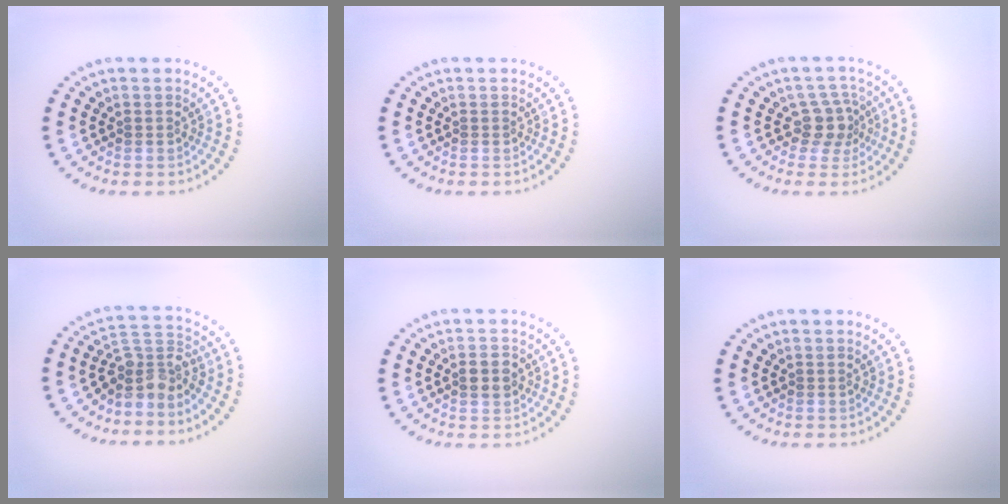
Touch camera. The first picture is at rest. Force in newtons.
{"total": 0.0}
{"total": 2.7, "press": 2.1, "slide": 1.7}
{"total": 3.7, "press": 3.0, "slide": 2.2}
{"total": 2.4, "press": 2.4, "slide": 0.1}
{"total": 0.0}